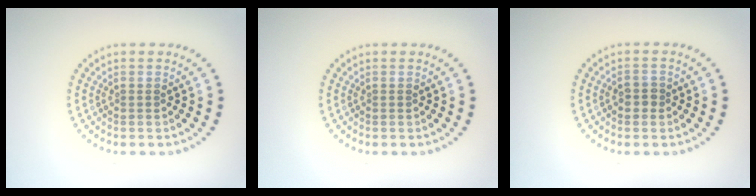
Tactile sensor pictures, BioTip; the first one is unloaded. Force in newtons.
{"total": 0.0}
{"total": 1.4, "press": 1.4, "slide": 0.3}